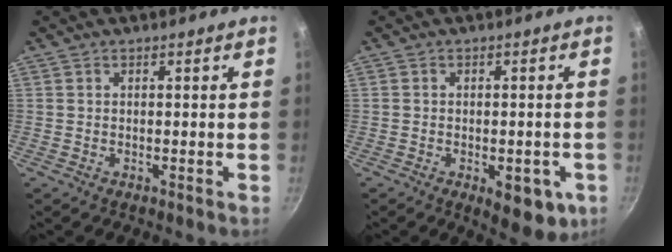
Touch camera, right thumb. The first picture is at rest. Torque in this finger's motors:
{"motor_torque": [0.72, 1.02, 0.33, -0.46, 0.15]}